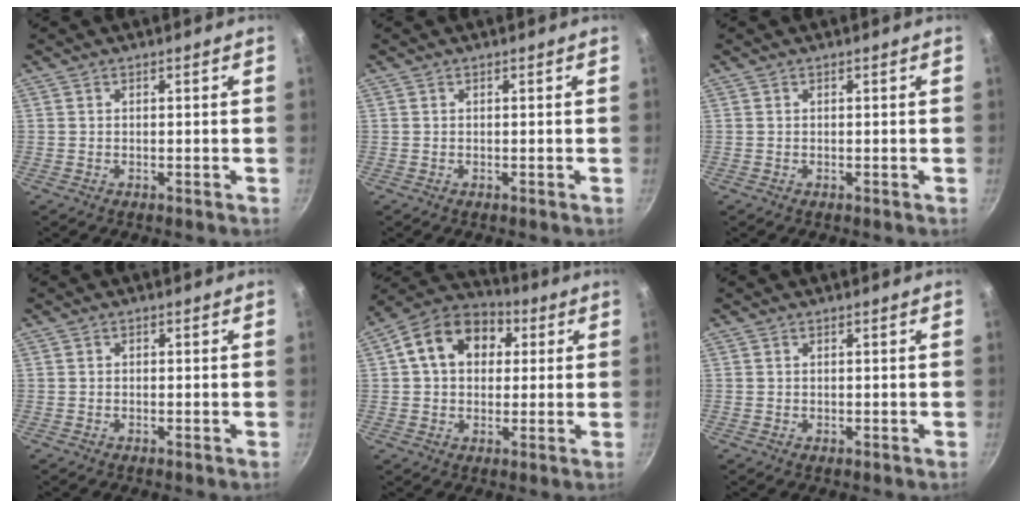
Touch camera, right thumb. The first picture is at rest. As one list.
[{"total": 0.0}, {"total": 0.0}, {"total": 0.7, "force": [-0.1, 0.7, 0.3], "torque": [-0.003, 0.004, -0.002]}, {"total": 14.6, "force": [3.6, 10.9, 8.9], "torque": [-0.122, 0.026, 0.041]}, {"total": 0.0}]